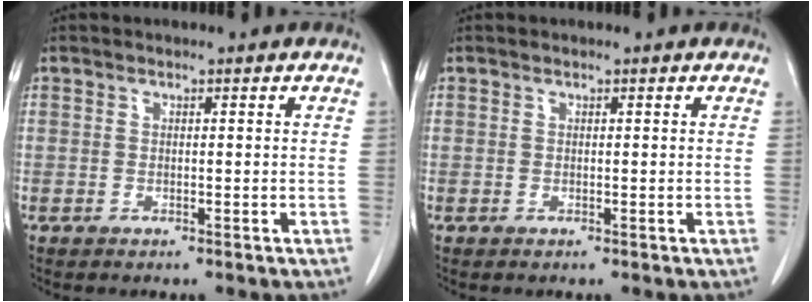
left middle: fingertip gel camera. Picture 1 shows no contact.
{"total": 0.0}